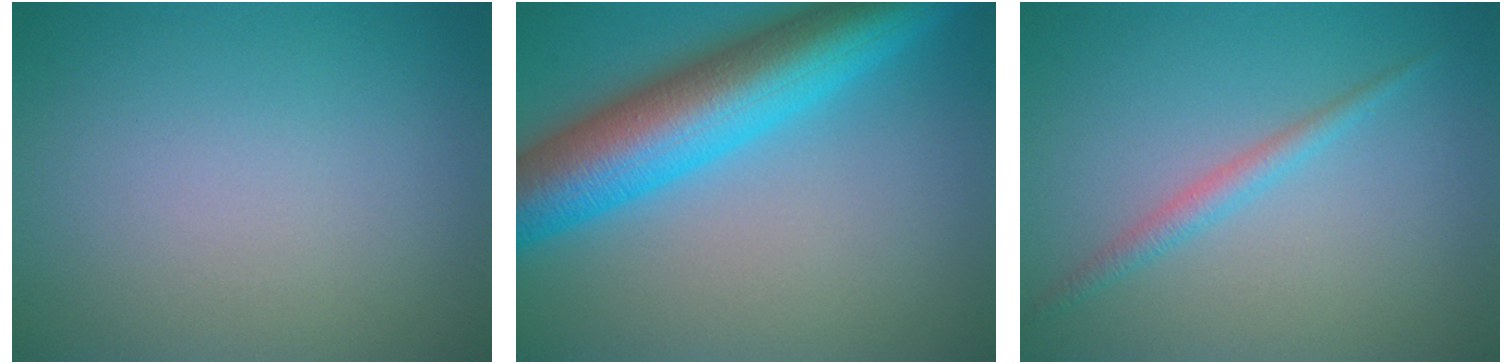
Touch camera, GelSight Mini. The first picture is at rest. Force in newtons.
{"total": 11.1, "press": 11.1, "slide": 0.3}
{"total": 1.7, "press": 1.7, "slide": 0.1}